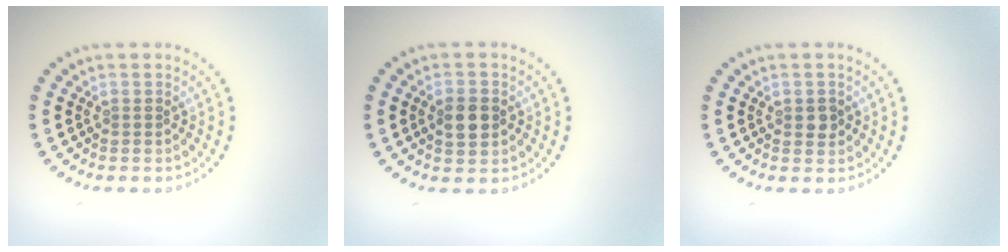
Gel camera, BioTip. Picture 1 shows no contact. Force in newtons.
{"total": 3.2, "press": 3.2, "slide": 0.1}
{"total": 1.2, "press": 1.2, "slide": 0.2}